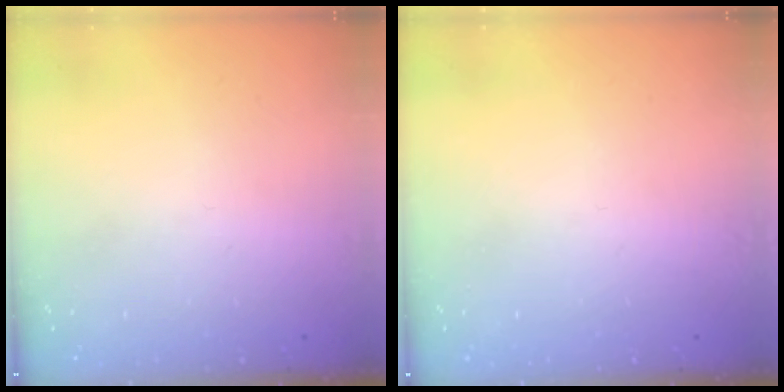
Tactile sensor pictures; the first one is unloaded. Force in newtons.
{"total": 0.0}